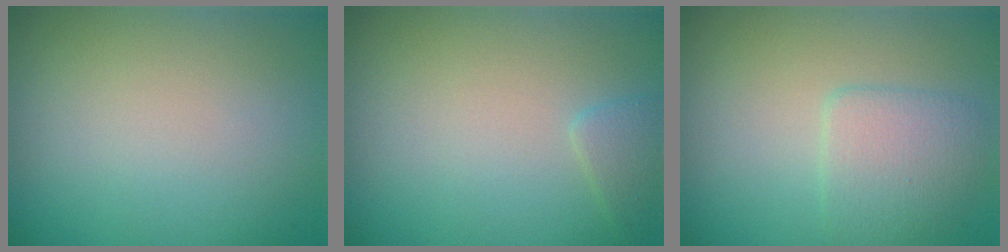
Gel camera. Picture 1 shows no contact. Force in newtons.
{"total": 1.1, "press": 1.1, "slide": 0.1}
{"total": 2.5, "press": 2.5, "slide": 0.1}